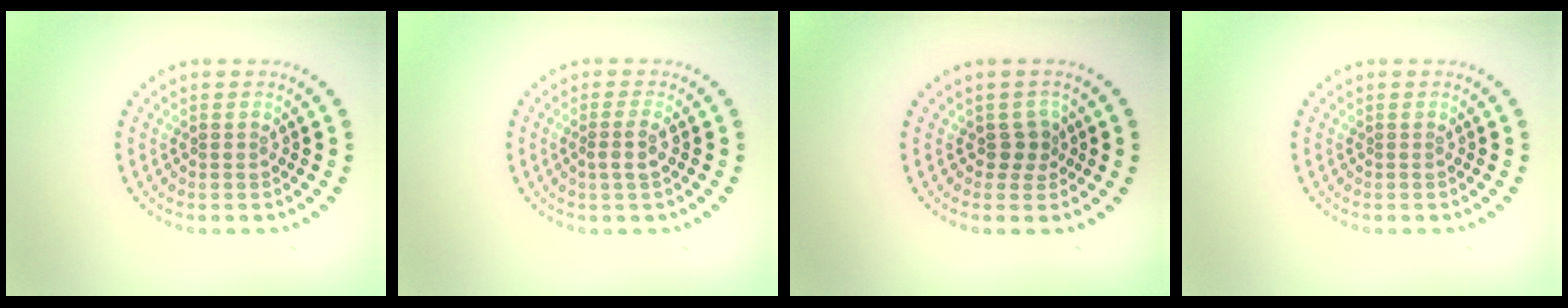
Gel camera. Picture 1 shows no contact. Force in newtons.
{"total": 1.7, "press": 1.3, "slide": 1.0}
{"total": 1.6, "press": 1.3, "slide": 0.9}
{"total": 0.0}